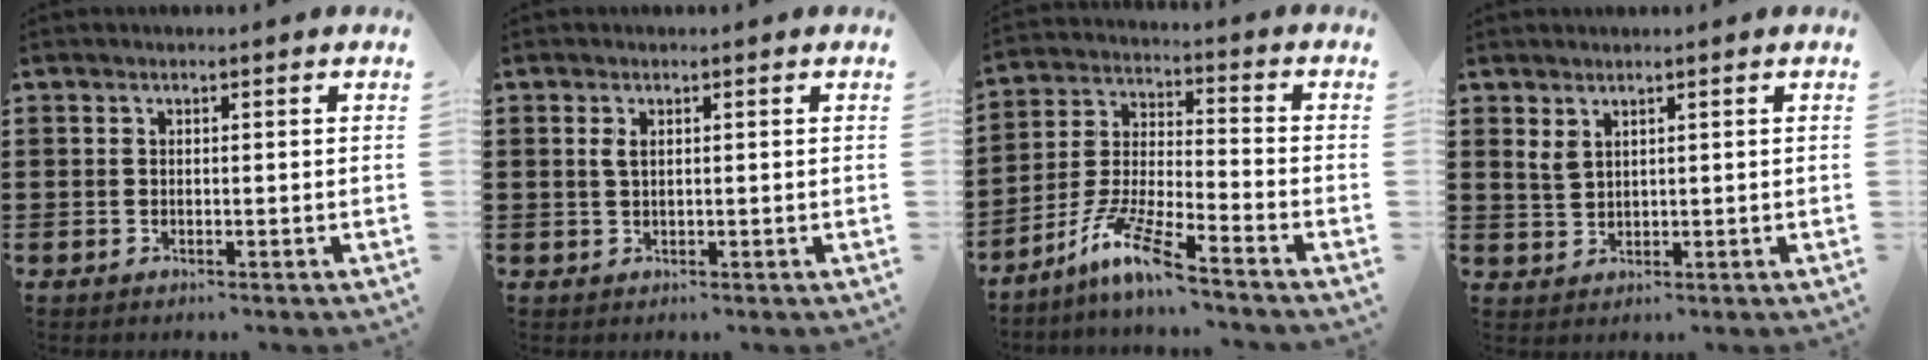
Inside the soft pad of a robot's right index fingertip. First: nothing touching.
{"total": 1.4, "force": [0.5, 0.6, 1.1], "torque": [-0.025, 0.005, 0.009]}
{"total": 9.6, "force": [-7.3, 0.7, 6.2], "torque": [-0.135, -0.003, -0.145]}
{"total": 2.1, "force": [1.5, 0.9, 1.2], "torque": [-0.027, 0.003, 0.028]}